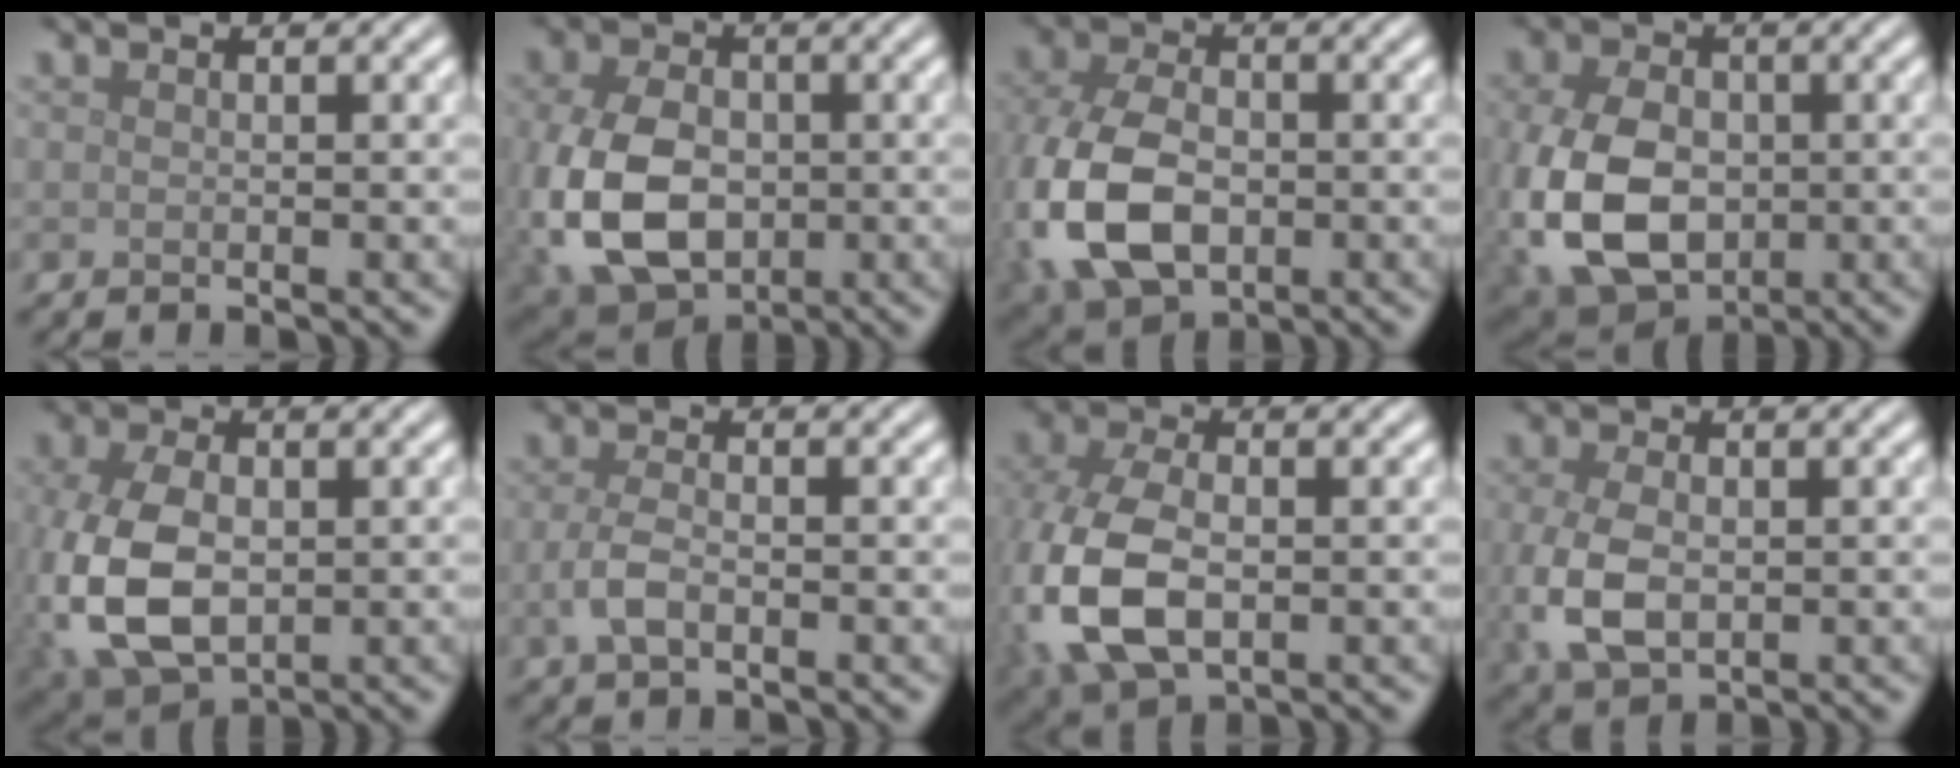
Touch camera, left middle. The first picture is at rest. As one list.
[{"total": 10.3, "force": [-1.9, 7.1, 7.2], "torque": [-0.175, -0.015, -0.041]}, {"total": 10.3, "force": [-2.4, 6.8, 7.4], "torque": [-0.192, -0.020, -0.052]}, {"total": 10.7, "force": [-1.8, 7.4, 7.5], "torque": [-0.182, -0.017, -0.041]}, {"total": 8.4, "force": [-1.3, 5.3, 6.4], "torque": [-0.161, -0.016, -0.017]}, {"total": 2.4, "force": [-0.7, 1.2, 2.0], "torque": [-0.047, -0.003, -0.016]}, {"total": 9.7, "force": [-1.8, 6.0, 7.3], "torque": [-0.201, -0.020, -0.032]}, {"total": 5.3, "force": [-0.6, 3.5, 4.0], "torque": [-0.105, -0.013, -0.008]}]